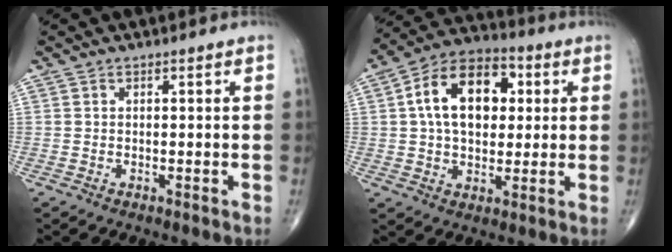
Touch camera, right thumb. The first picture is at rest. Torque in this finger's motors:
{"motor_torque": [1.14, 3.11, 1.70, 0.56, 0.14]}